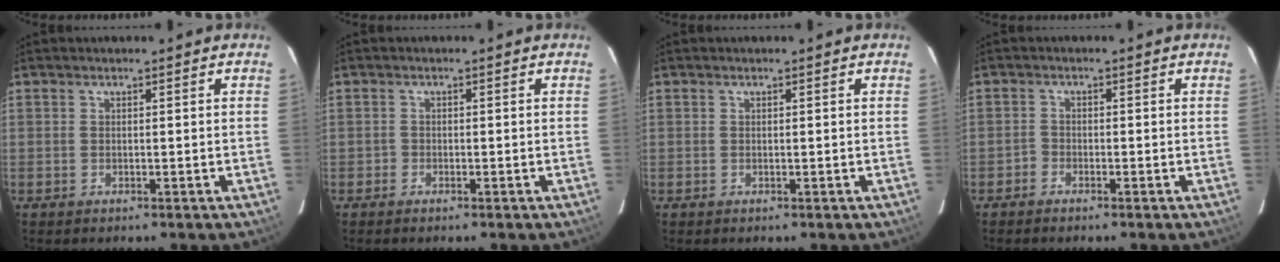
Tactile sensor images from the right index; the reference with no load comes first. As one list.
[{"total": 1.1, "force": [-0.7, 0.8, -0.1], "torque": [-0.002, 0.003, -0.016]}, {"total": 0.0}, {"total": 1.4, "force": [-1.2, 0.8, 0.0], "torque": [-0.003, 0.003, -0.026]}]